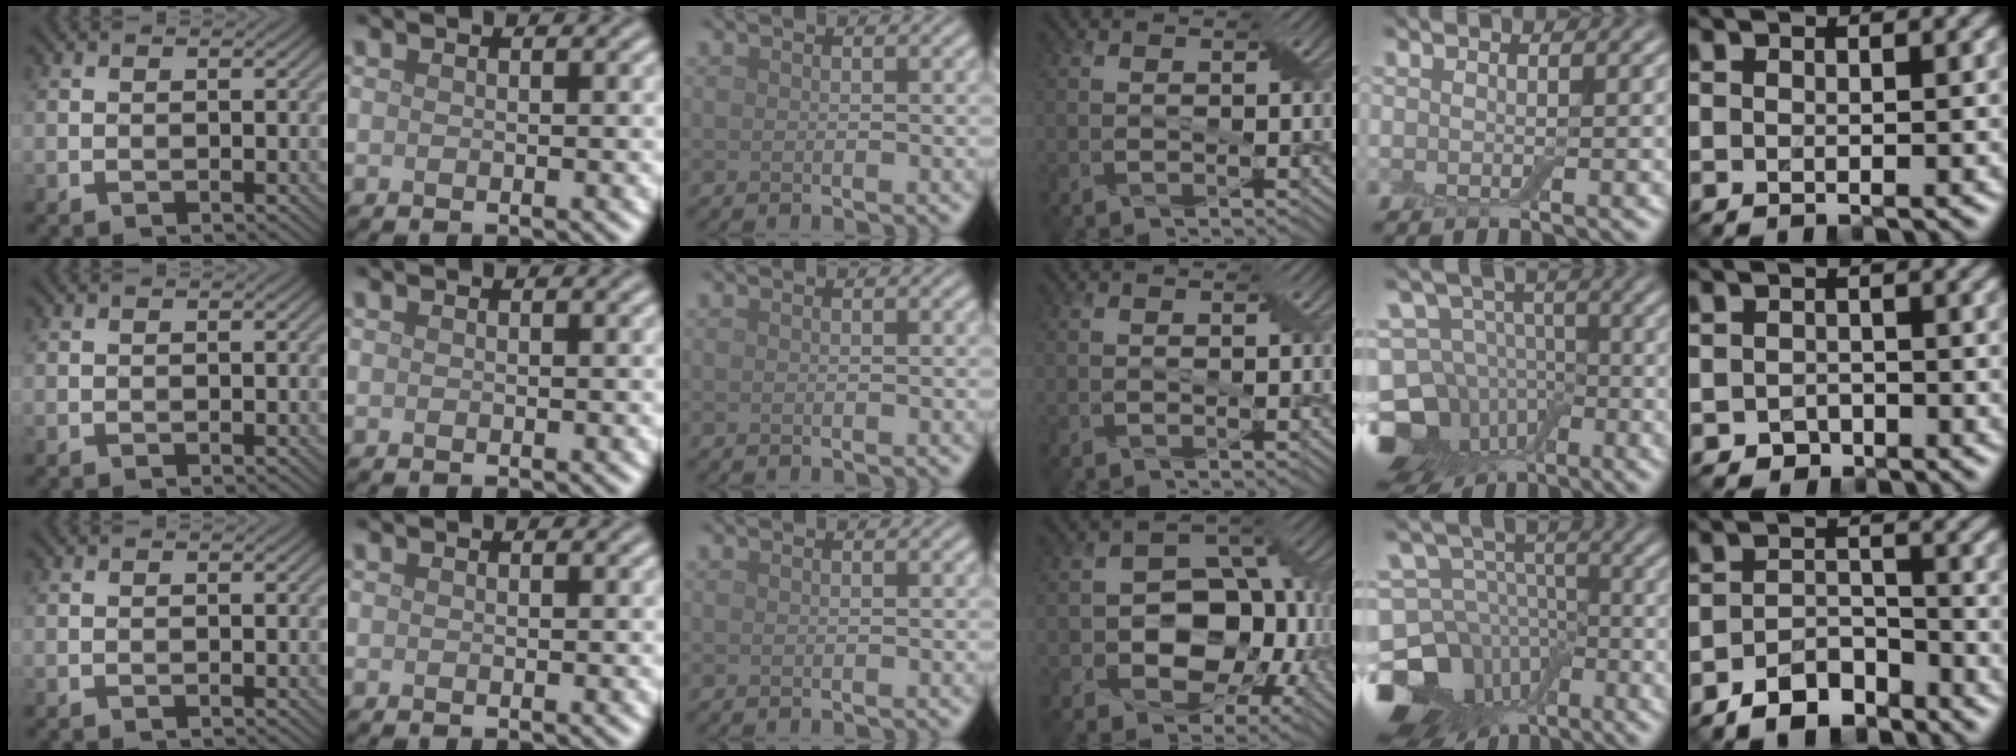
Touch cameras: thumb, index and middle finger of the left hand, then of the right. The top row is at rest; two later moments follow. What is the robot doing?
{"motion": "insert", "object": "drawer"}